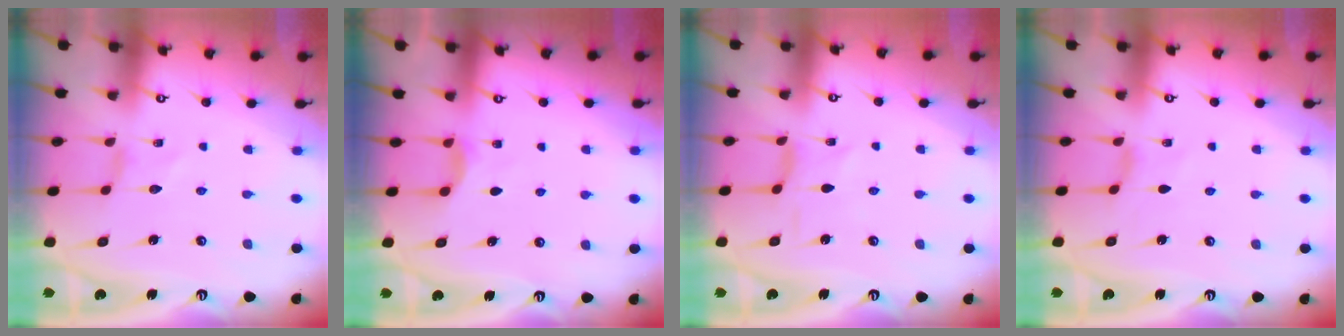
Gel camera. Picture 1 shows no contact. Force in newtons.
{"total": 2.6, "press": 2.5, "slide": 0.4}
{"total": 0.0}
{"total": 1.2, "press": 1.1, "slide": 0.4}